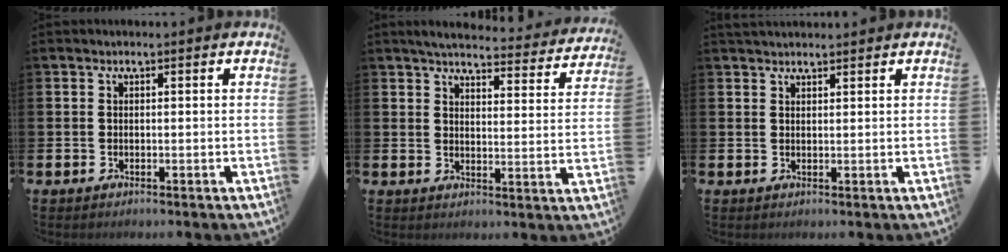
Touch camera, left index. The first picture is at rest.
{"total": 4.5, "force": [4.3, 0.6, 1.3], "torque": [-0.039, -0.032, 0.070]}
{"total": 1.9, "force": [1.9, 0.5, 0.2], "torque": [0.002, -0.005, 0.033]}